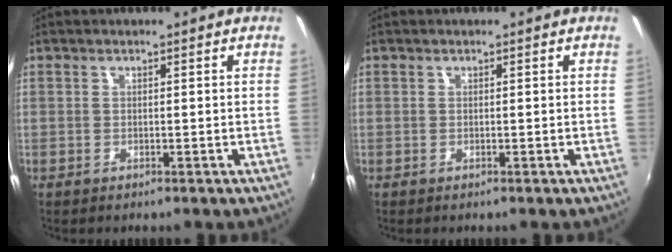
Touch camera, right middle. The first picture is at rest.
{"total": 0.0}